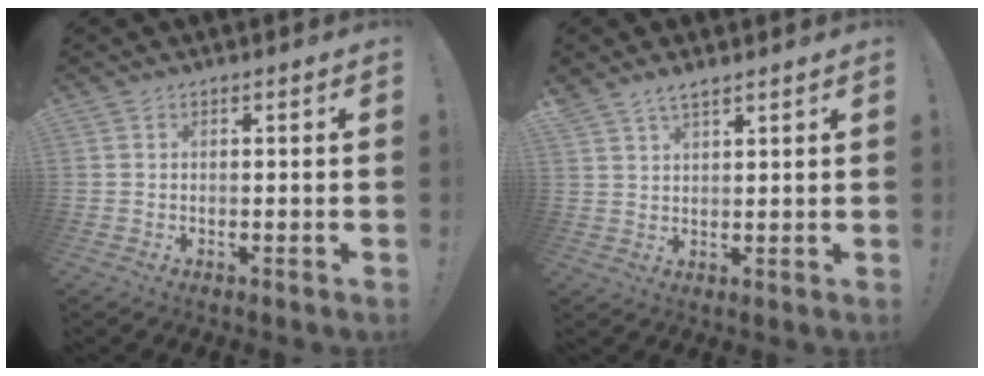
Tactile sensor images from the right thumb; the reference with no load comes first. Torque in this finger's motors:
{"motor_torque": [0.05, 0.13, 0.77, 0.67, 0.00]}